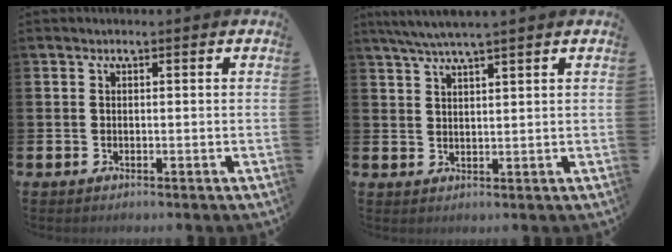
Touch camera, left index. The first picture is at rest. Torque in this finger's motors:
{"motor_torque": [-0.05, -0.55, 0.40, 0.21]}